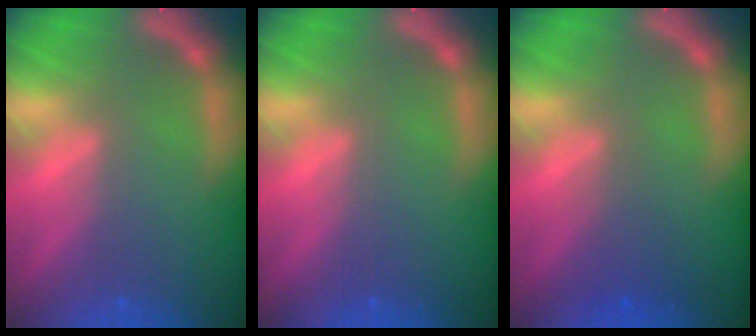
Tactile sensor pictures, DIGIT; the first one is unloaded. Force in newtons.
{"total": 0.0}
{"total": 2.0}